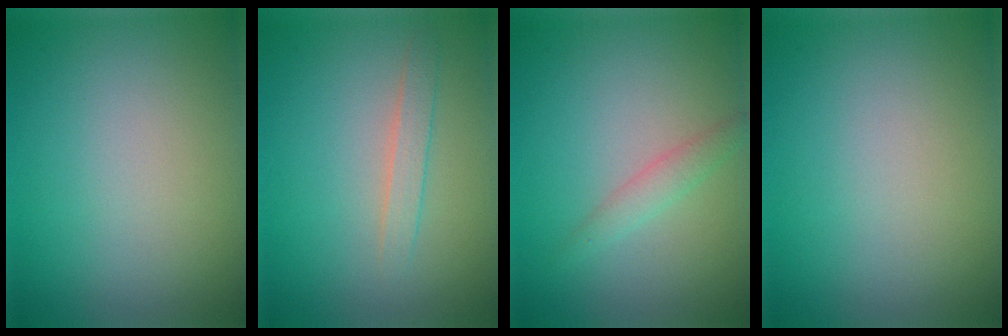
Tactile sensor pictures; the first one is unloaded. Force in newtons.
{"total": 1.5, "press": 1.5, "slide": 0.0}
{"total": 1.5, "press": 1.5, "slide": 0.1}
{"total": 0.0}